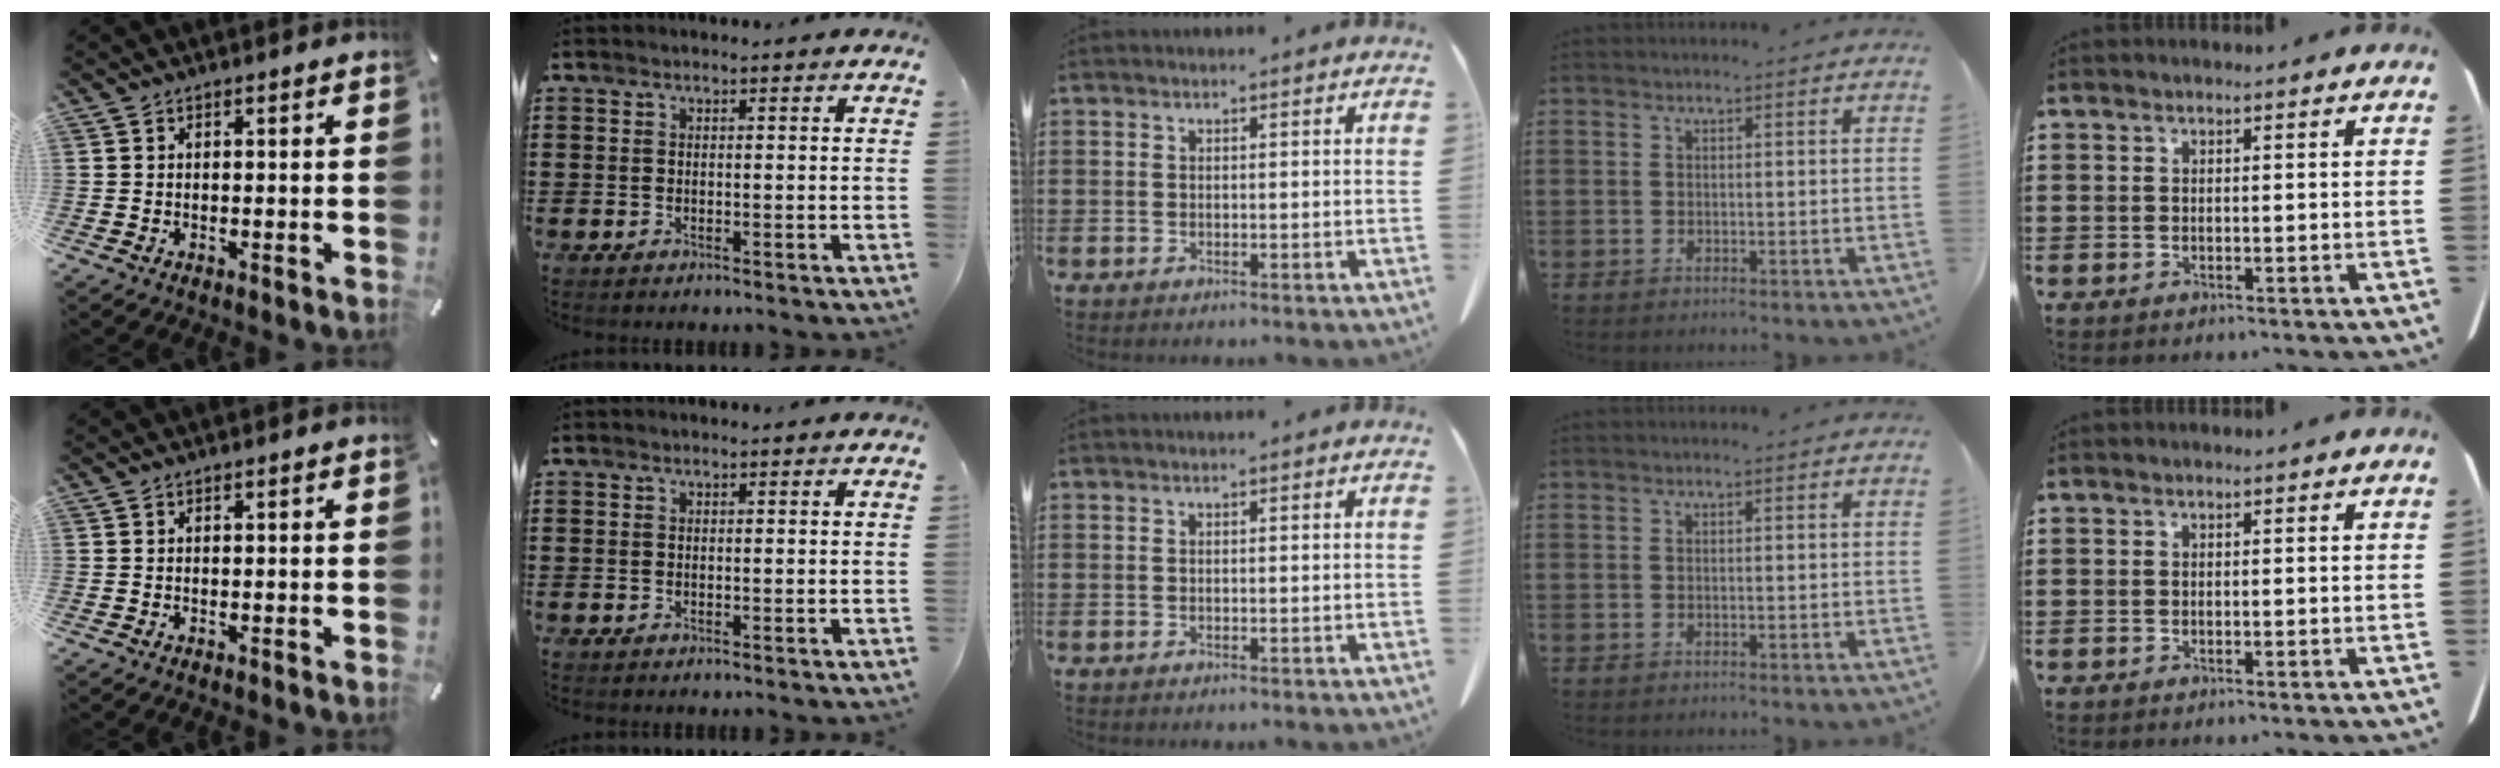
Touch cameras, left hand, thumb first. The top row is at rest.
{}